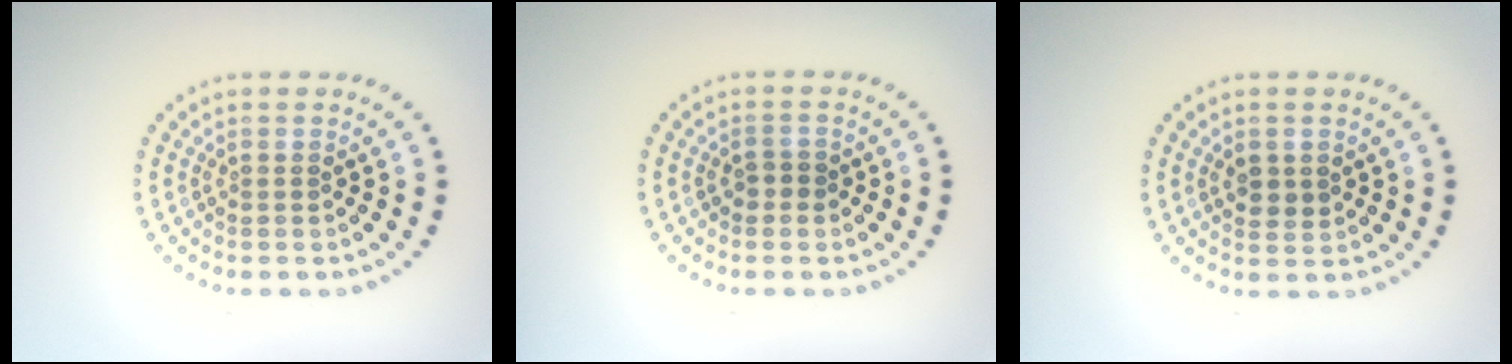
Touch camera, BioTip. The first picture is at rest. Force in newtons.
{"total": 1.1, "press": 1.1, "slide": 0.4}
{"total": 1.8, "press": 1.7, "slide": 0.4}